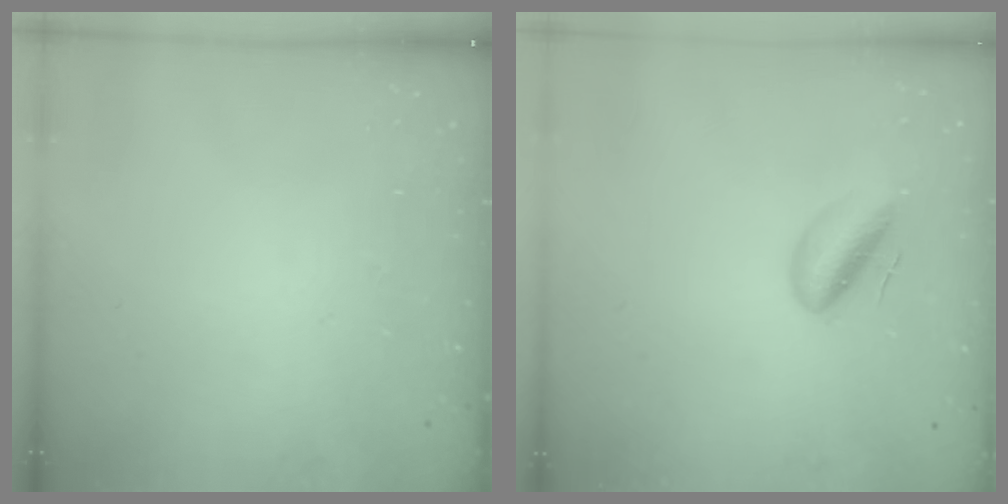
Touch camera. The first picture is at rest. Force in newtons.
{"total": 6.9, "press": 6.5, "slide": 2.1}